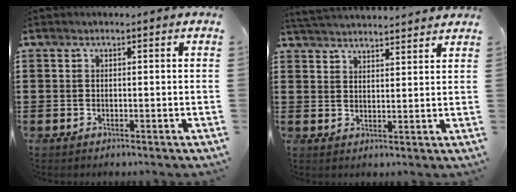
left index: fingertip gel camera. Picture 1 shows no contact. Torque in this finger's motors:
{"motor_torque": [2.14, 0.00, 0.13, 0.07]}